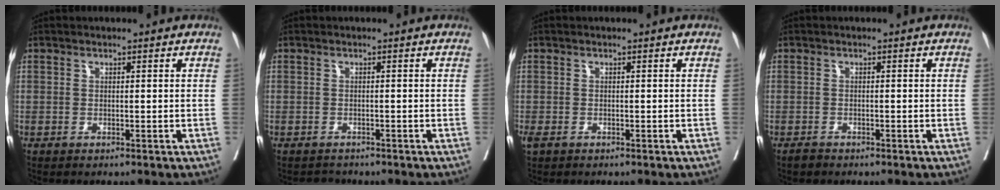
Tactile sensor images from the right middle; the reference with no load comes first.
{"total": 1.5, "force": [-1.4, 0.6, -0.2], "torque": [0.002, -0.004, -0.023]}
{"total": 1.7, "force": [-1.0, 1.0, 0.9], "torque": [-0.025, -0.004, -0.014]}
{"total": 0.9, "force": [-0.8, 0.3, 0.2], "torque": [-0.006, 0.000, -0.015]}